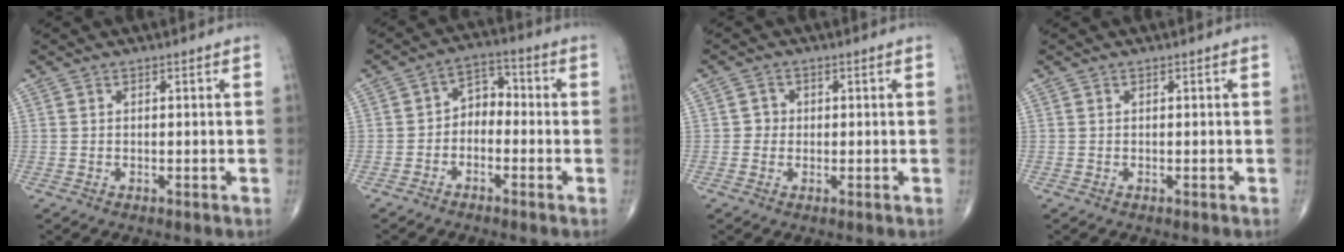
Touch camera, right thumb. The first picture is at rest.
{"total": 5.5, "force": [-1.4, 4.0, 3.5], "torque": [-0.034, 0.035, -0.041]}
{"total": 2.1, "force": [0.0, 2.0, 0.5], "torque": [0.004, 0.006, -0.004]}
{"total": 0.0}